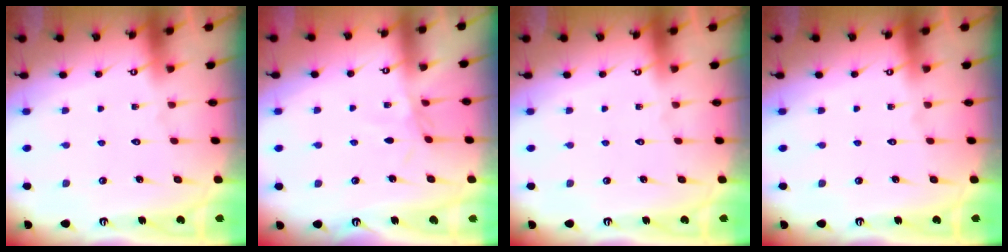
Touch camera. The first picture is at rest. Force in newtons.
{"total": 2.2, "press": 2.2, "slide": 0.3}
{"total": 0.0}
{"total": 0.0}